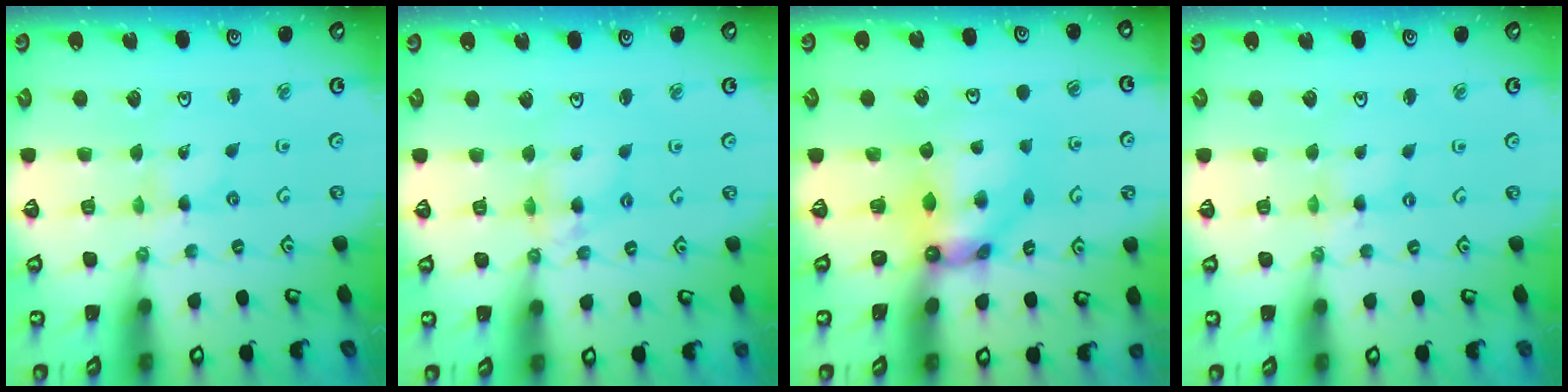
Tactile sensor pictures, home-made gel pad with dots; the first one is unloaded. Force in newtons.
{"total": 6.6, "press": 6.6, "slide": 0.6}
{"total": 8.3, "press": 8.3, "slide": 0.8}
{"total": 0.0}